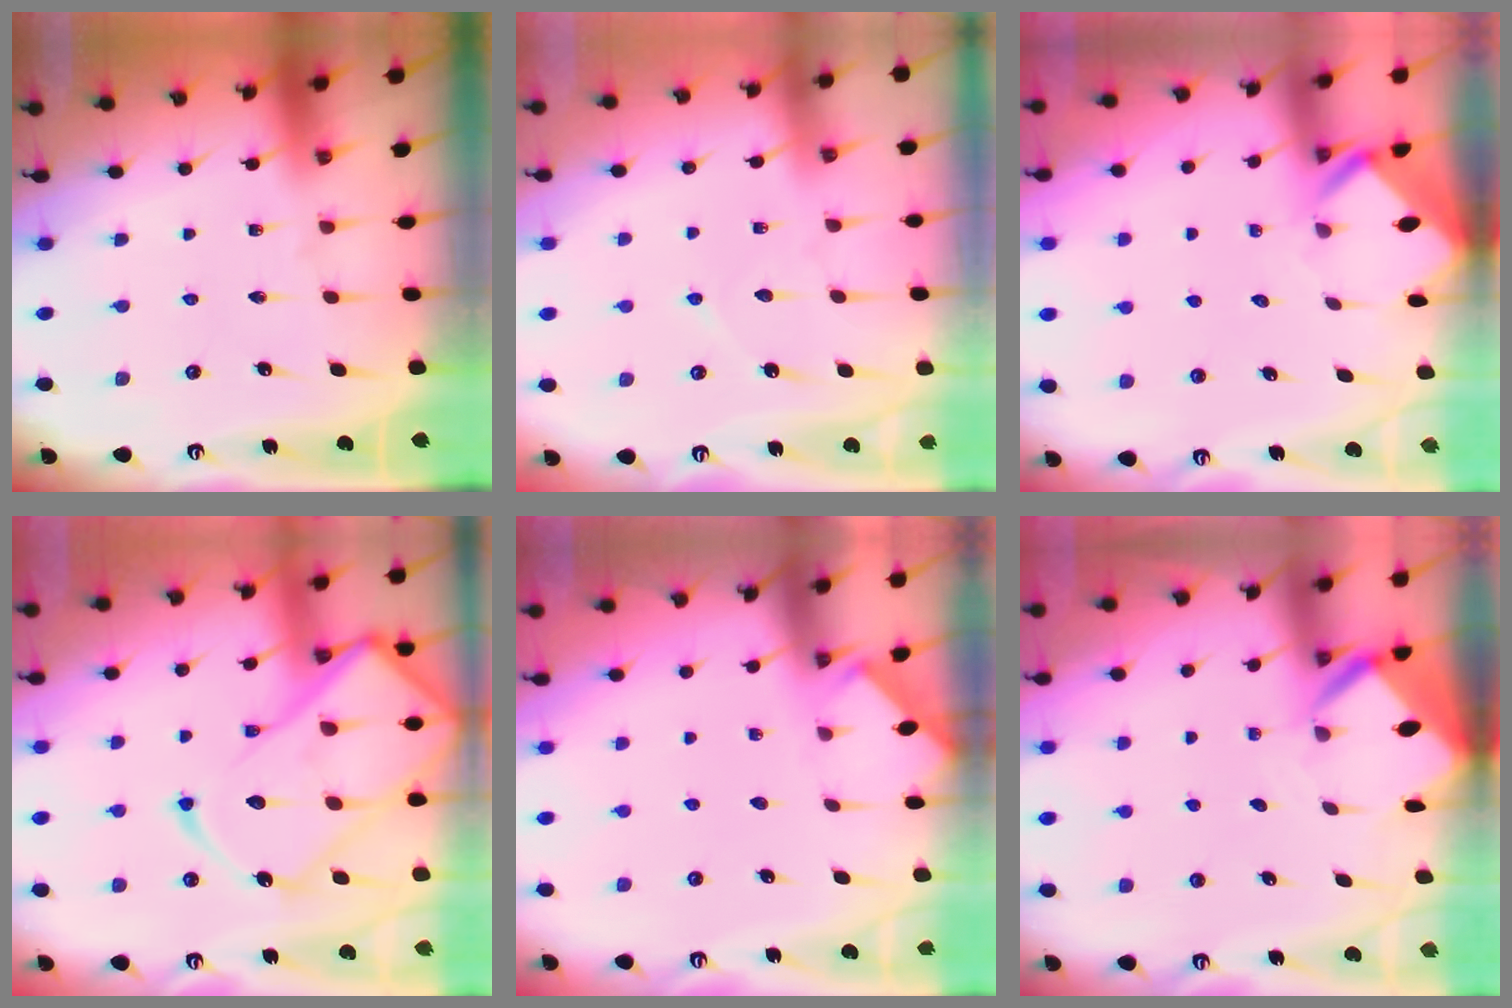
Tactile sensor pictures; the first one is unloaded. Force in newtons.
{"total": 3.2, "press": 3.2, "slide": 0.1}
{"total": 2.7, "press": 2.7, "slide": 0.2}
{"total": 22.0, "press": 21.9, "slide": 1.9}
{"total": 1.3, "press": 1.3, "slide": 0.3}
{"total": 3.8, "press": 3.8, "slide": 0.2}